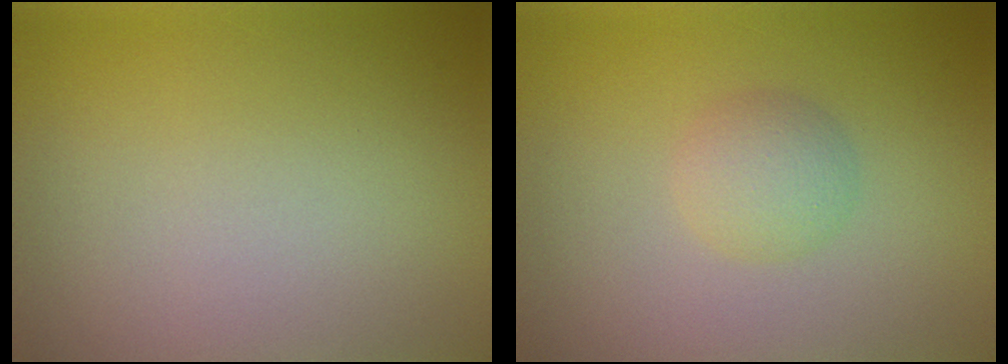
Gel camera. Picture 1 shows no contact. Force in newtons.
{"total": 2.1, "press": 2.1, "slide": 0.1}